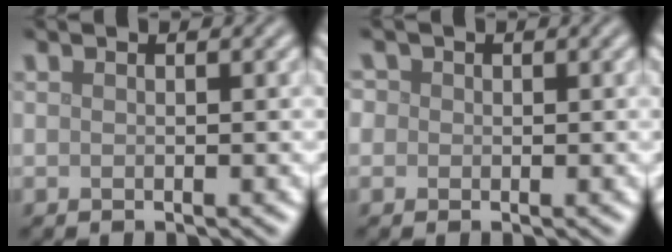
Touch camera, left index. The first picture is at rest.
{"total": 1.8, "force": [0.7, 1.5, 0.6], "torque": [-0.007, 0.012, -0.008]}